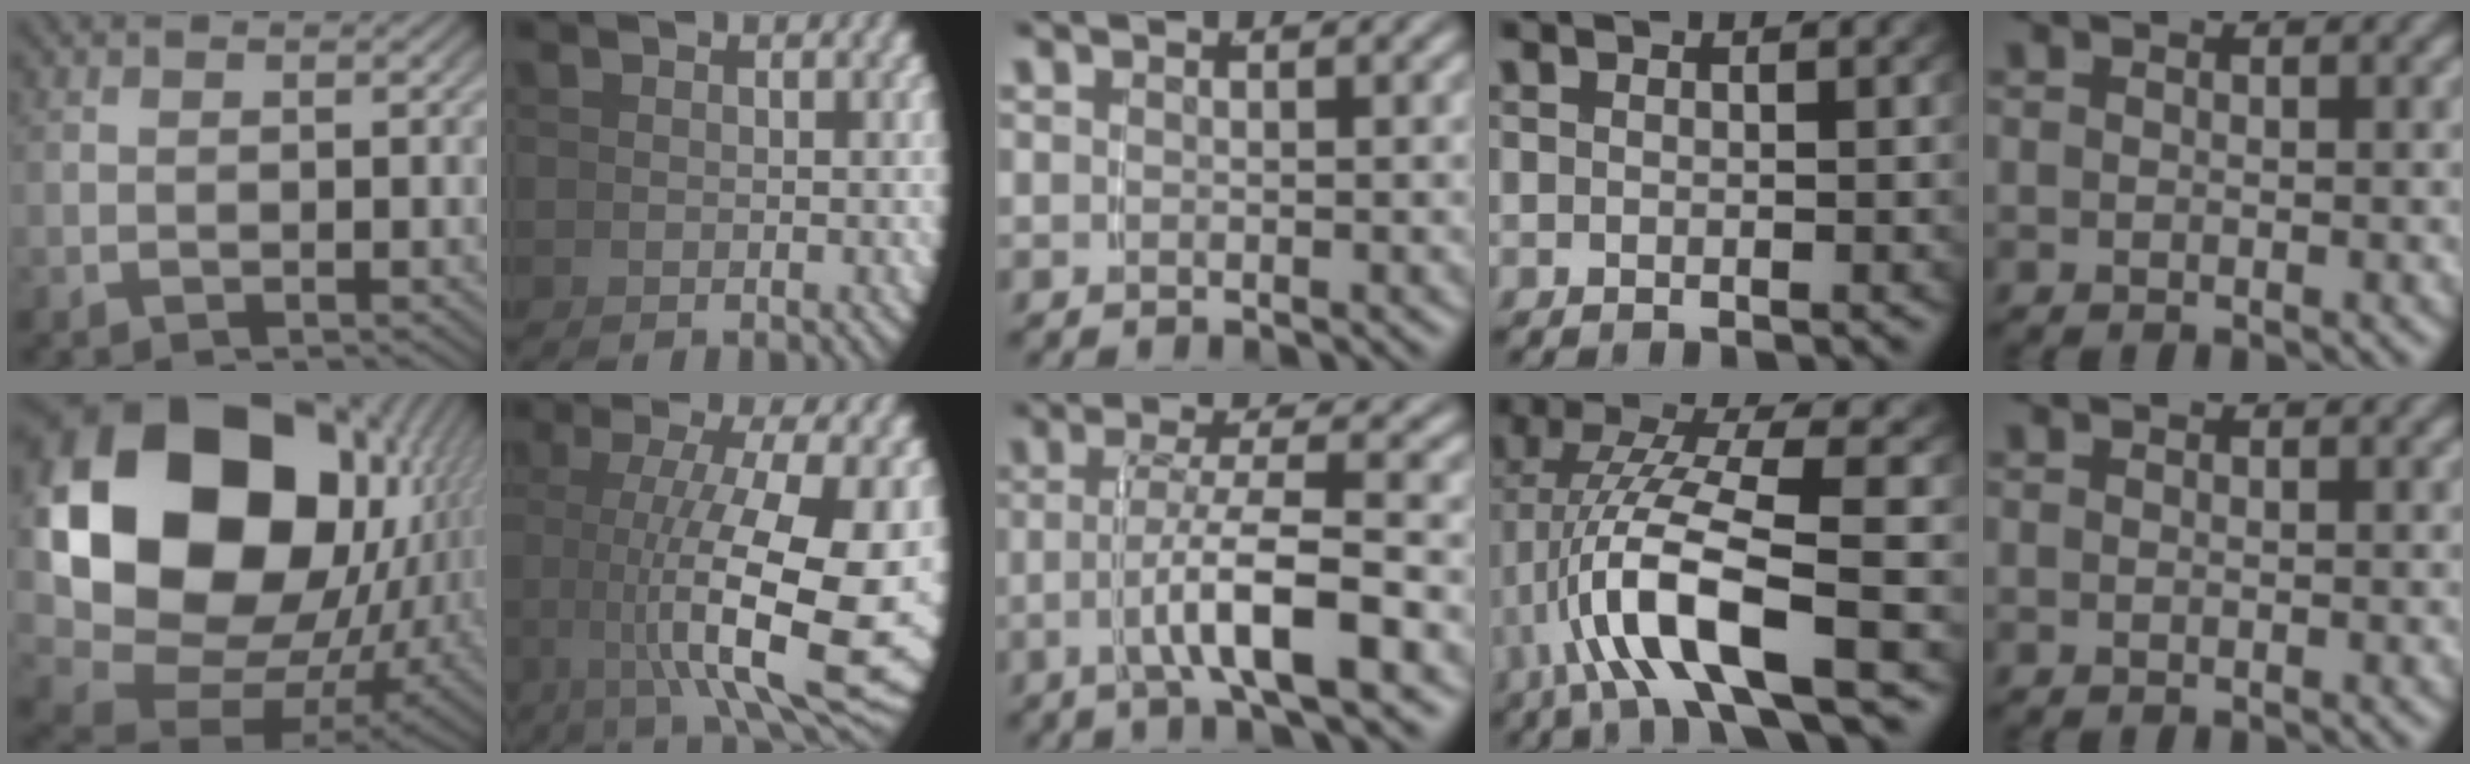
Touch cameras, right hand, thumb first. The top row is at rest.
{"thumb": {"total": 25.8, "force": [1.5, 17.4, 19.0], "torque": [-0.396, -0.058, 0.050]}, "index": {"total": 12.3, "force": [-0.1, 5.1, 11.2], "torque": [-0.173, -0.036, 0.025]}, "middle": {"total": 5.0, "force": [-1.9, 0.2, 4.7], "torque": [-0.081, -0.001, -0.031]}, "ring": {"total": 8.8, "force": [-1.7, 3.6, 7.8], "torque": [-0.174, -0.020, -0.020]}}